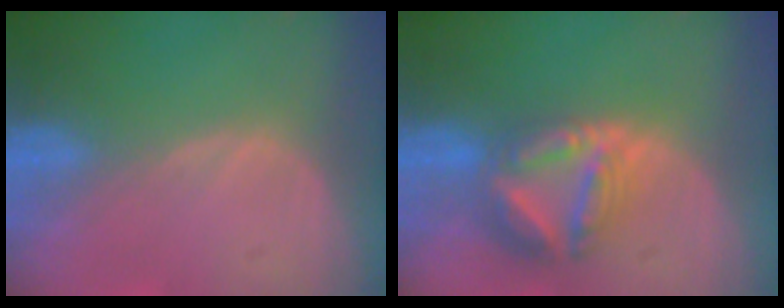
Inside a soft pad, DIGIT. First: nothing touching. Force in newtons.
{"total": 8.2, "press": 7.1, "slide": 4.1}